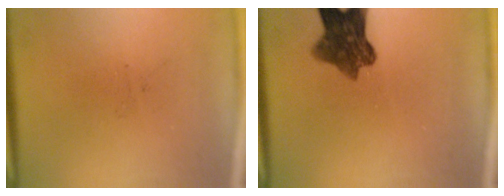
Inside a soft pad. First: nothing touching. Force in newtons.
{"total": 7.9}